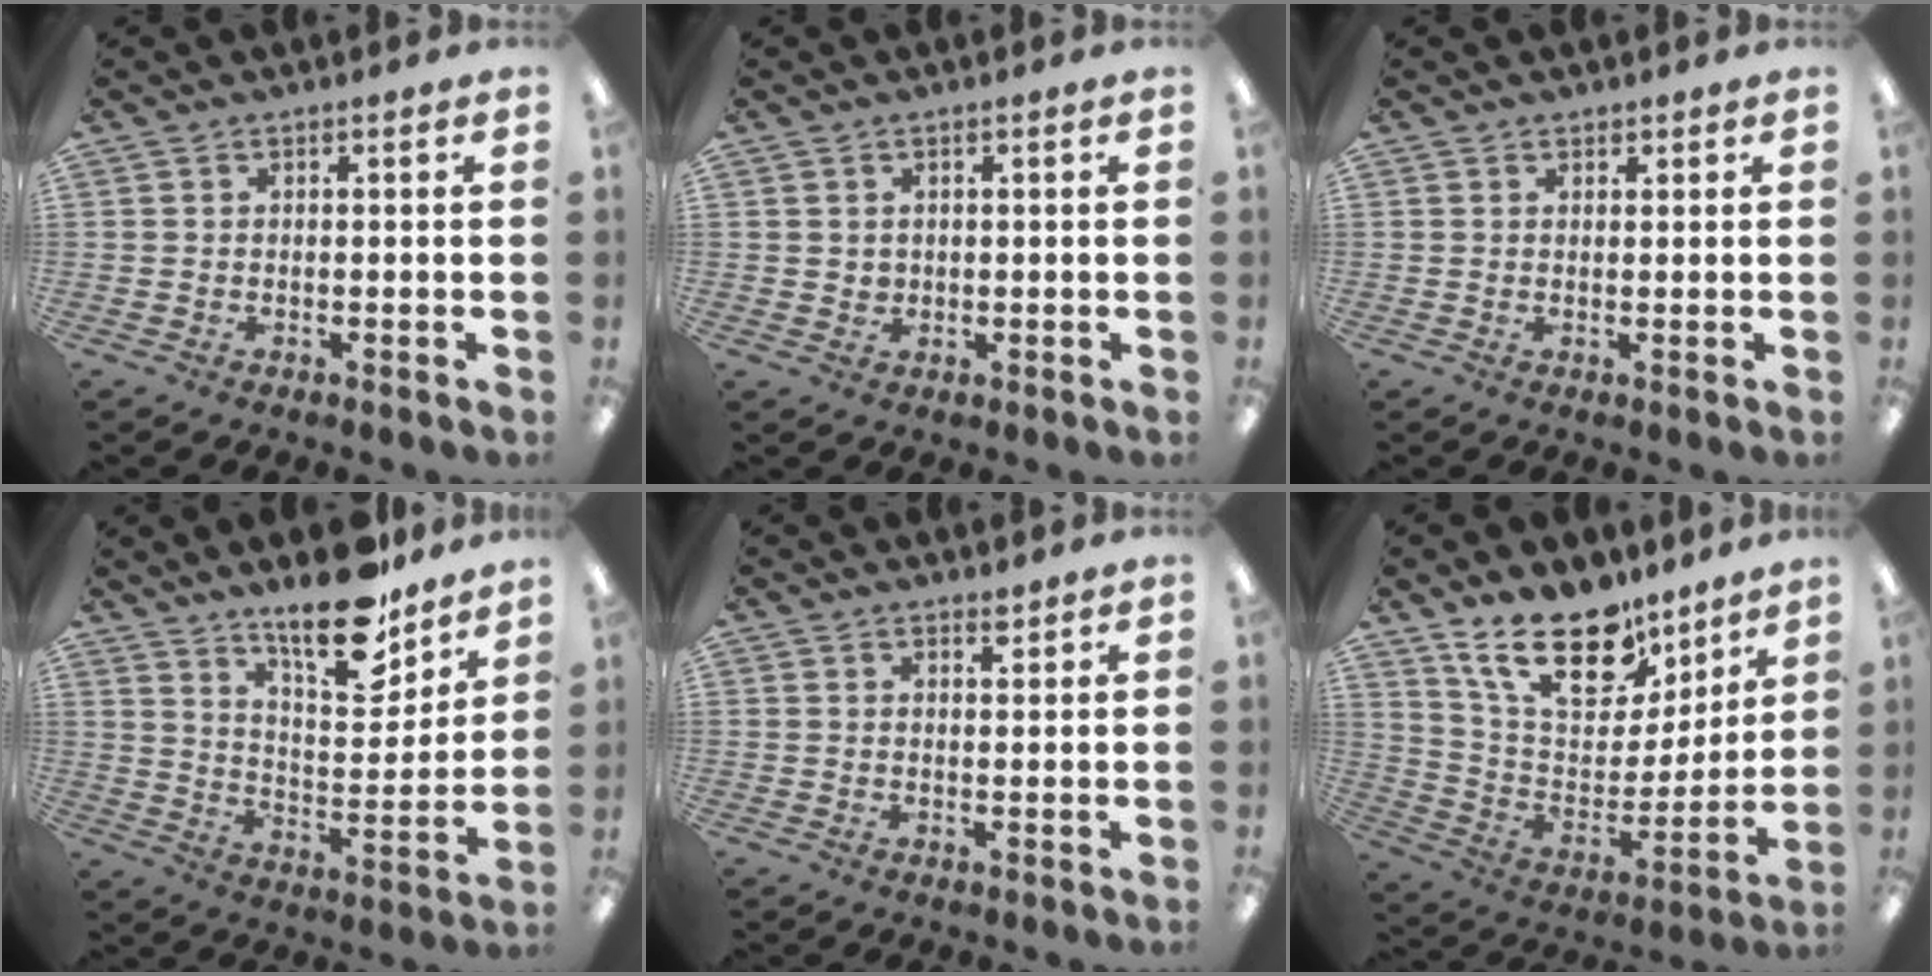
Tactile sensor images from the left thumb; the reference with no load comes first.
{"total": 1.8, "force": [0.9, 1.6, 0.1], "torque": [-0.004, 0.002, 0.016]}
{"total": 1.3, "force": [1.0, 0.8, 0.0], "torque": [0.000, 0.000, 0.019]}
{"total": 17.6, "force": [13.7, 6.1, 9.2], "torque": [-0.133, -0.093, 0.231]}
{"total": 1.9, "force": [1.7, 0.8, 0.5], "torque": [0.004, -0.009, 0.028]}
{"total": 20.3, "force": [14.5, 9.9, 10.2], "torque": [-0.177, -0.091, 0.262]}